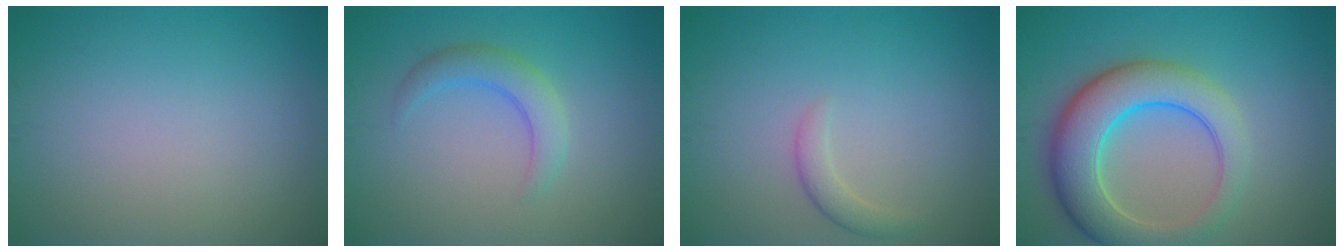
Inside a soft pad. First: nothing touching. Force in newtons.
{"total": 2.7, "press": 2.7, "slide": 0.2}
{"total": 1.5, "press": 1.5, "slide": 0.1}
{"total": 7.9, "press": 7.9, "slide": 0.2}